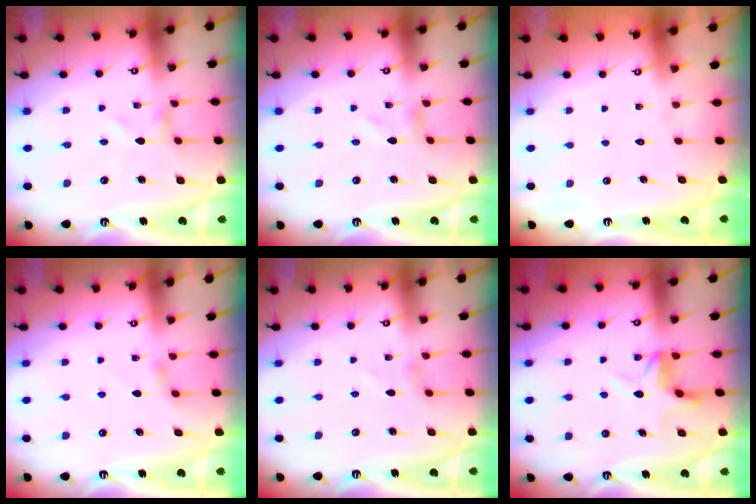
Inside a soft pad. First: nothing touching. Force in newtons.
{"total": 0.0}
{"total": 1.6, "press": 1.6, "slide": 0.2}
{"total": 2.8, "press": 2.7, "slide": 0.6}
{"total": 2.1, "press": 2.1, "slide": 0.4}
{"total": 5.4, "press": 5.0, "slide": 1.8}